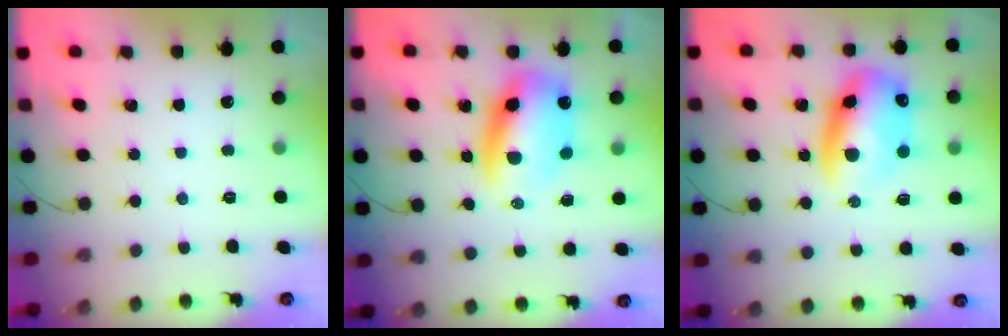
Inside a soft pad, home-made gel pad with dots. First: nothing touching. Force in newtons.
{"total": 12.2, "press": 11.7, "slide": 3.4}
{"total": 13.9, "press": 13.4, "slide": 3.5}